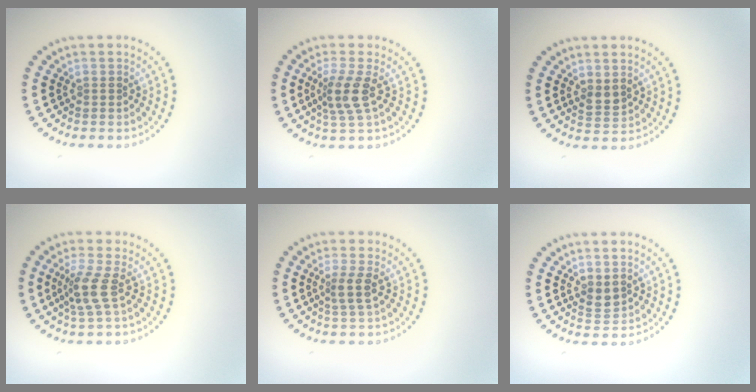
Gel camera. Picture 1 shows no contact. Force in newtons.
{"total": 2.8, "press": 2.2, "slide": 1.8}
{"total": 1.5, "press": 1.4, "slide": 0.6}
{"total": 2.8, "press": 2.1, "slide": 1.8}
{"total": 1.8, "press": 1.5, "slide": 1.0}
{"total": 1.6, "press": 1.4, "slide": 0.6}